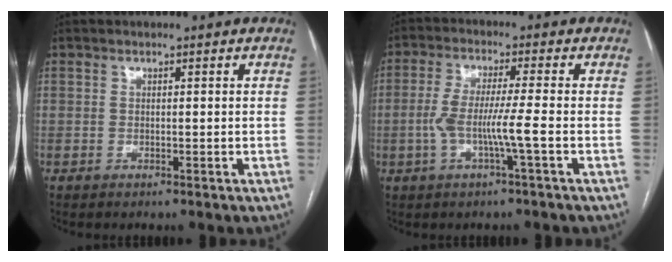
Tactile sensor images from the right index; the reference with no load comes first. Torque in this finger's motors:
{"motor_torque": [0.25, -0.09, 0.20, 0.13]}